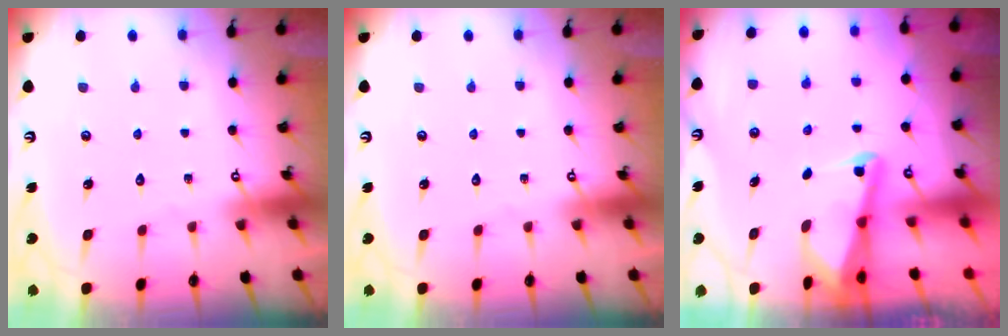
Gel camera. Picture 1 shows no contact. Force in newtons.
{"total": 0.0}
{"total": 2.3, "press": 2.3, "slide": 0.3}